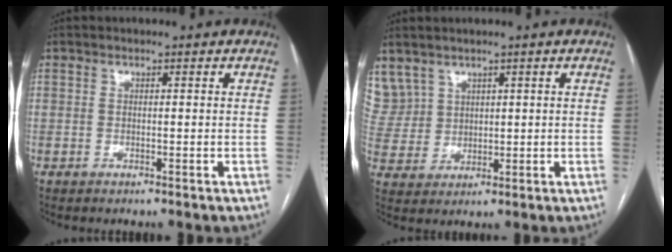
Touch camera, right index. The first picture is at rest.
{"total": 8.8, "force": [5.2, 6.9, 1.6], "torque": [-0.063, 0.029, 0.132]}